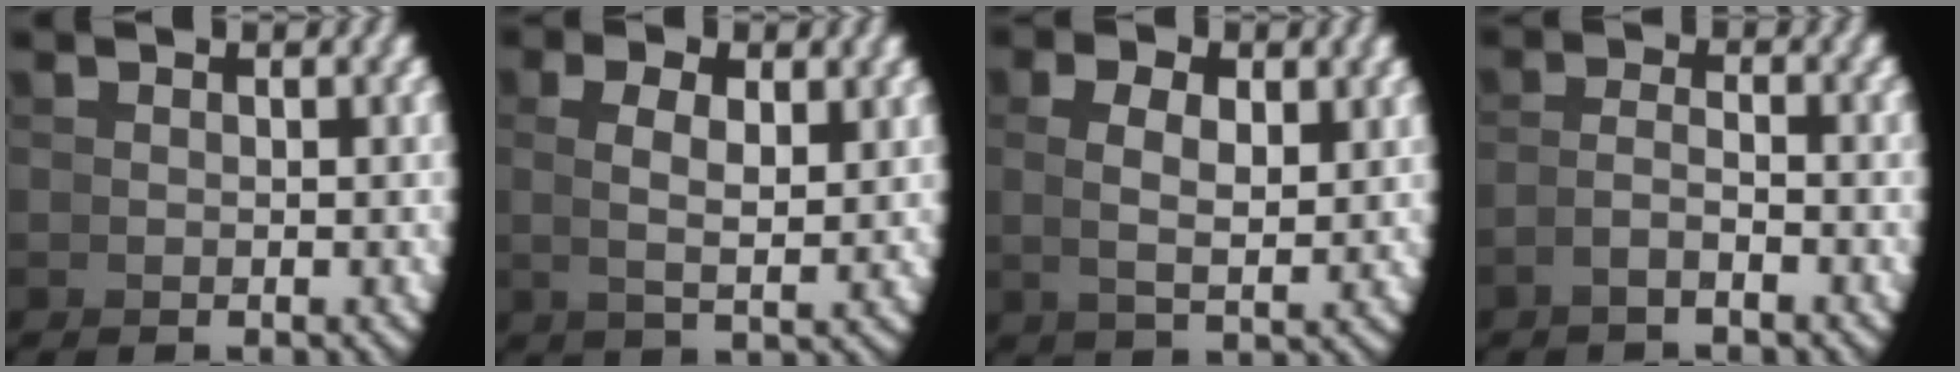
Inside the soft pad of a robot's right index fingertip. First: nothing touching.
{"total": 2.9, "force": [1.5, 0.3, 2.5], "torque": [-0.039, 0.001, 0.034]}
{"total": 2.7, "force": [1.5, 0.6, 2.2], "torque": [-0.032, 0.000, 0.034]}
{"total": 1.8, "force": [-1.0, -0.8, 1.2], "torque": [-0.018, 0.000, -0.017]}